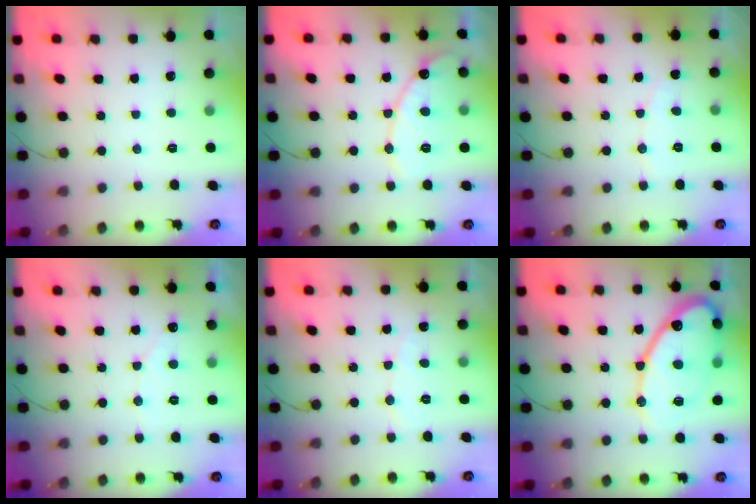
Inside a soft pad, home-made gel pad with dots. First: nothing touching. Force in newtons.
{"total": 12.5, "press": 12.5, "slide": 1.1}
{"total": 2.8, "press": 2.8, "slide": 0.3}
{"total": 3.0, "press": 3.0, "slide": 0.1}
{"total": 3.0, "press": 2.9, "slide": 0.3}
{"total": 18.3, "press": 18.2, "slide": 1.7}